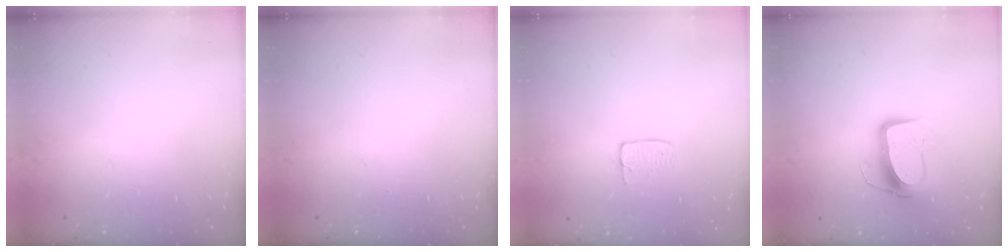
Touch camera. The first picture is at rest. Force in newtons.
{"total": 0.0}
{"total": 3.5, "press": 3.5, "slide": 0.2}
{"total": 10.8, "press": 10.7, "slide": 0.7}